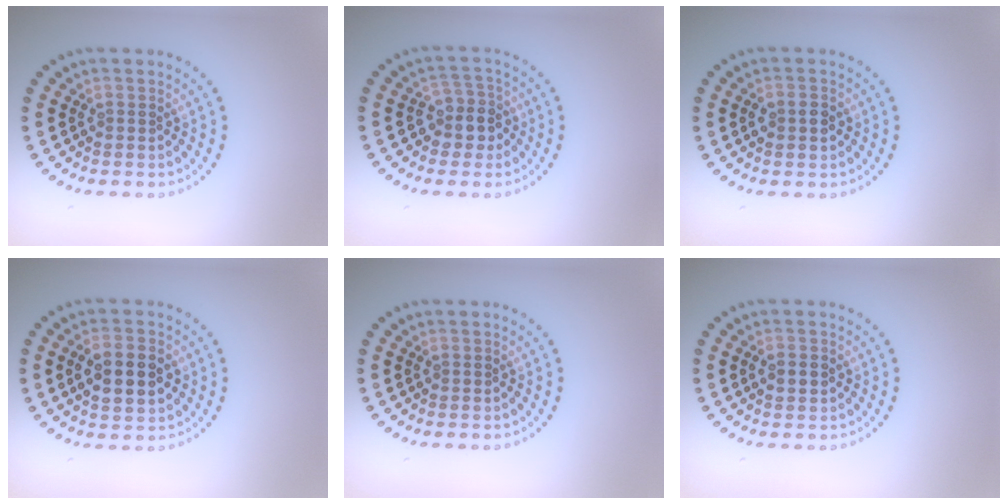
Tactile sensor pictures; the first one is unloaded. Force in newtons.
{"total": 2.8, "press": 2.5, "slide": 1.3}
{"total": 1.9, "press": 1.9, "slide": 0.2}
{"total": 4.6, "press": 4.6, "slide": 0.3}
{"total": 0.0}
{"total": 1.9, "press": 1.9, "slide": 0.2}